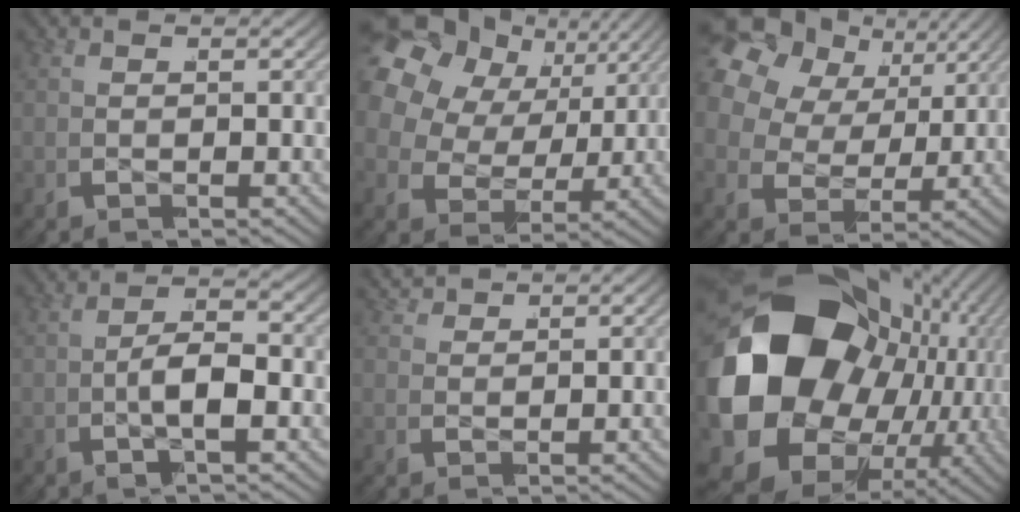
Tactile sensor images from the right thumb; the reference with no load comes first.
{"total": 13.2, "force": [3.5, 9.4, 8.5], "torque": [-0.174, 0.017, 0.046]}
{"total": 11.7, "force": [3.4, 8.2, 7.6], "torque": [-0.154, 0.018, 0.046]}
{"total": 4.5, "force": [-1.2, 1.9, 3.9], "torque": [-0.078, 0.002, -0.024]}
{"total": 2.4, "force": [2.3, 0.6, 0.4], "torque": [-0.002, 0.003, 0.039]}
{"total": 30.8, "force": [-2.7, 21.4, 21.9], "torque": [-0.383, -0.054, -0.033]}